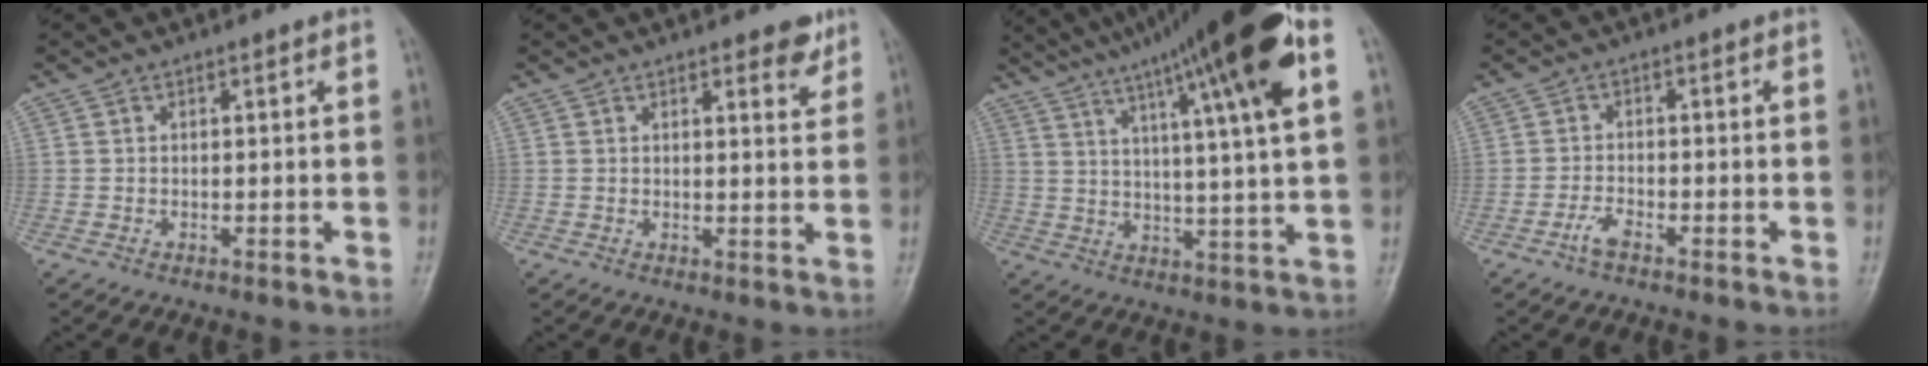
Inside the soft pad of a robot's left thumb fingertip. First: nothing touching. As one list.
[{"total": 3.6, "force": [2.5, 1.4, 2.3], "torque": [-0.013, -0.014, 0.028]}, {"total": 22.8, "force": [11.9, 2.0, 19.3], "torque": [-0.299, -0.003, 0.173]}, {"total": 2.5, "force": [-1.8, 0.7, 1.6], "torque": [-0.040, 0.012, -0.038]}]